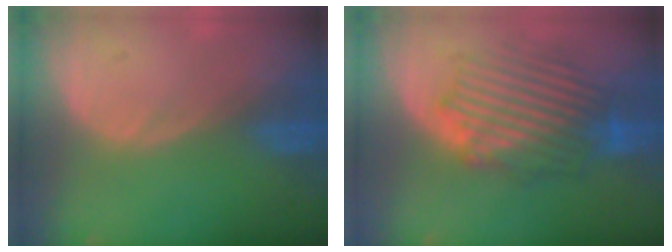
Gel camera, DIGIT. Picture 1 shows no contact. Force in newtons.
{"total": 8.8, "press": 8.5, "slide": 2.3}